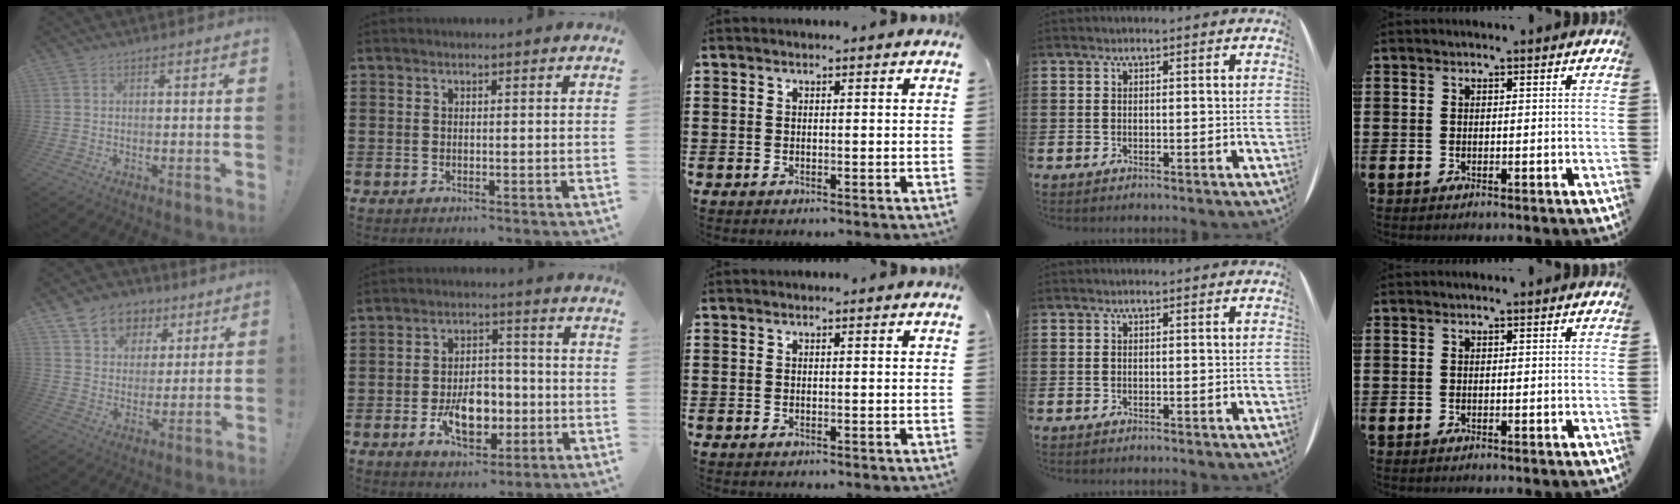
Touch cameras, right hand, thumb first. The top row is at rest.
{"thumb": {"total": 10.7, "force": [5.9, 8.4, 3.2], "torque": [-0.047, -0.038, 0.118]}, "index": {"total": 8.6, "force": [-2.5, 5.1, 6.4], "torque": [-0.103, -0.001, -0.049]}}